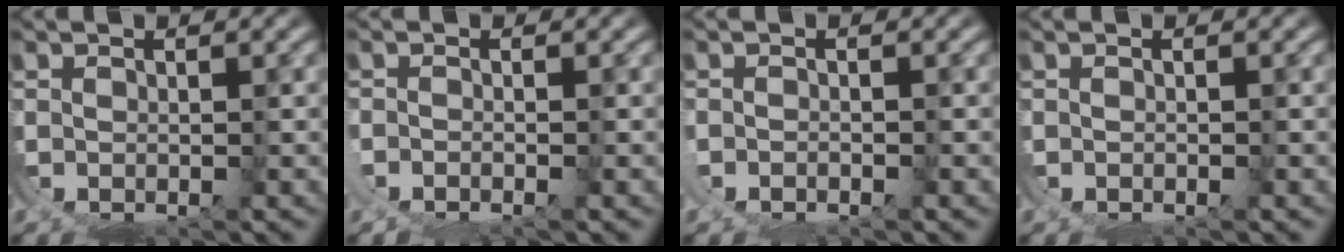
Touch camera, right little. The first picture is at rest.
{"total": 1.0, "force": [-0.7, -0.4, 0.5], "torque": [-0.002, -0.001, -0.012]}
{"total": 0.8, "force": [-0.1, -0.8, -0.1], "torque": [0.011, 0.005, -0.004]}
{"total": 0.7, "force": [0.3, -0.7, 0.0], "torque": [0.006, 0.003, 0.003]}